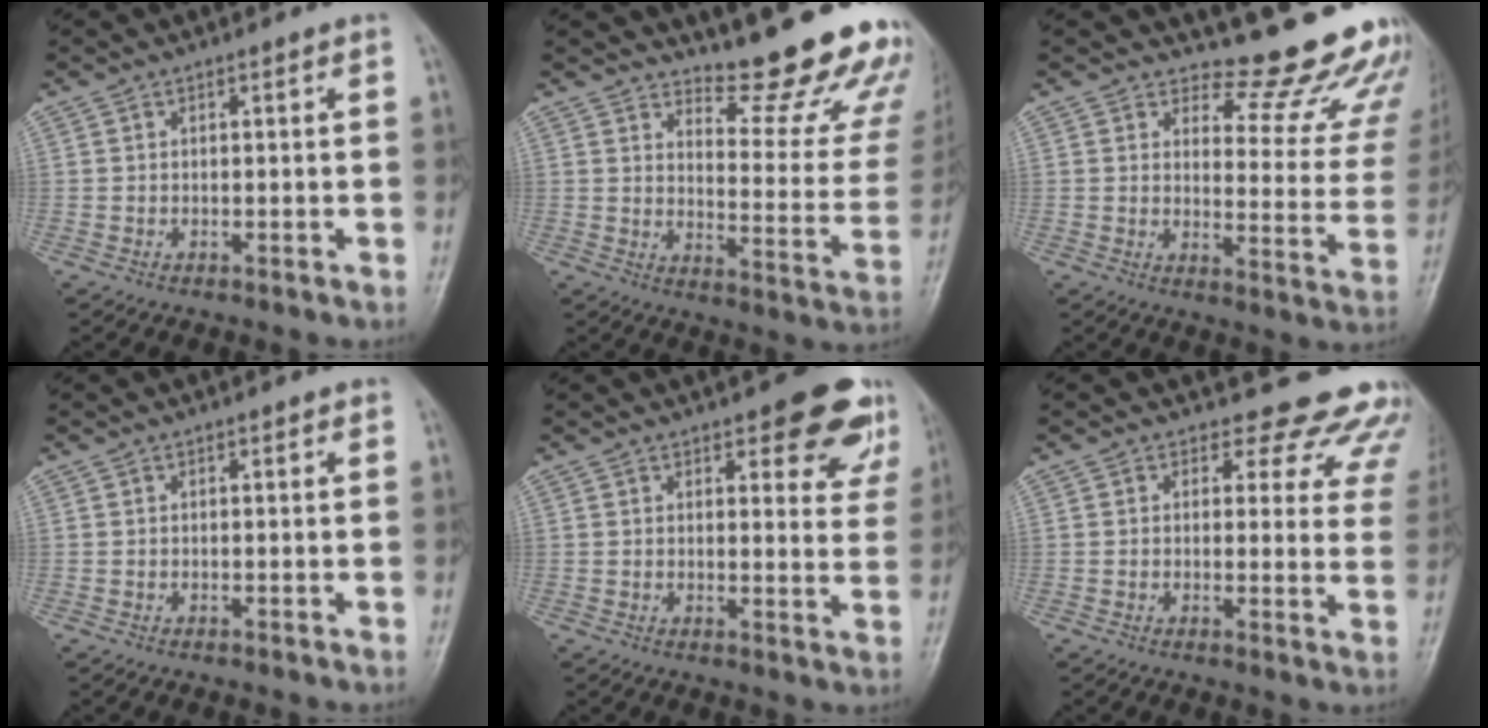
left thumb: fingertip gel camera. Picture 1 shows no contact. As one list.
[{"total": 19.2, "force": [16.7, 4.0, 8.6], "torque": [-0.072, -0.170, 0.205]}, {"total": 15.5, "force": [14.3, 3.8, 4.4], "torque": [-0.007, -0.162, 0.160]}, {"total": 0.0}, {"total": 10.7, "force": [6.9, 4.0, 7.1], "torque": [-0.044, -0.034, 0.074]}, {"total": 13.8, "force": [12.2, 6.0, 2.3], "torque": [0.027, -0.084, 0.106]}]